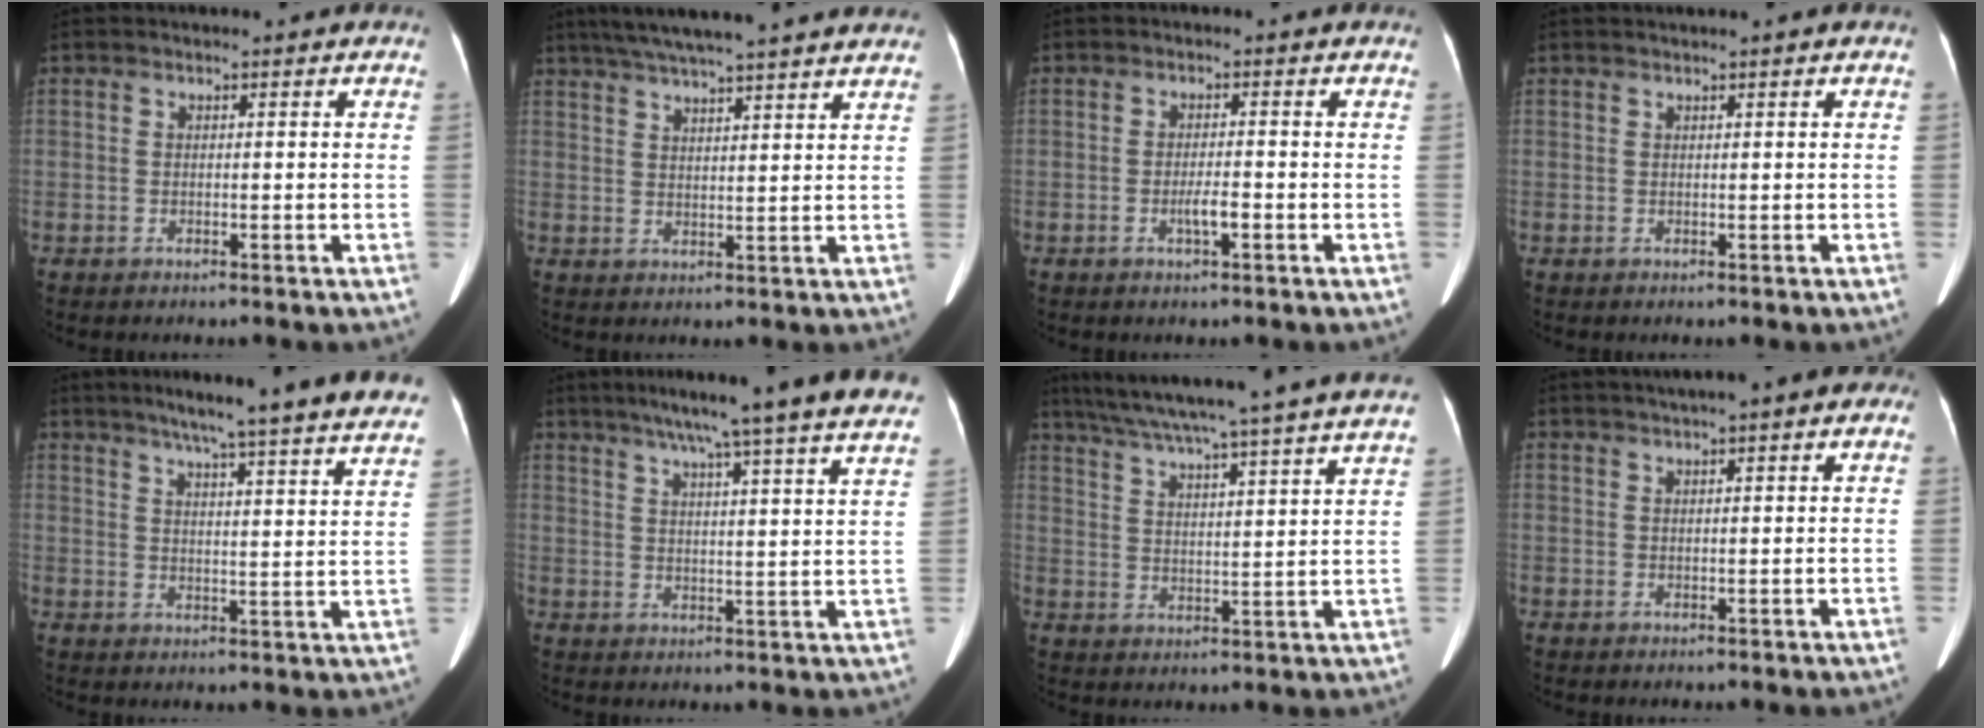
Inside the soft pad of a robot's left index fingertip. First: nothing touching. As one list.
[{"total": 18.4, "force": [15.9, 0.9, 9.3], "torque": [-0.154, 0.036, 0.214]}, {"total": 2.2, "force": [-0.9, 0.2, 2.0], "torque": [-0.036, 0.000, -0.018]}, {"total": 0.8, "force": [0.6, -0.2, 0.5], "torque": [-0.013, 0.010, 0.019]}, {"total": 22.6, "force": [19.7, -0.3, 11.0], "torque": [-0.162, -0.025, 0.241]}, {"total": 18.2, "force": [15.2, -1.3, 9.9], "torque": [-0.156, -0.003, 0.190]}, {"total": 23.9, "force": [20.9, -1.4, 11.6], "torque": [-0.198, -0.006, 0.283]}, {"total": 5.6, "force": [3.1, 0.8, 4.6], "torque": [-0.061, 0.032, 0.041]}]